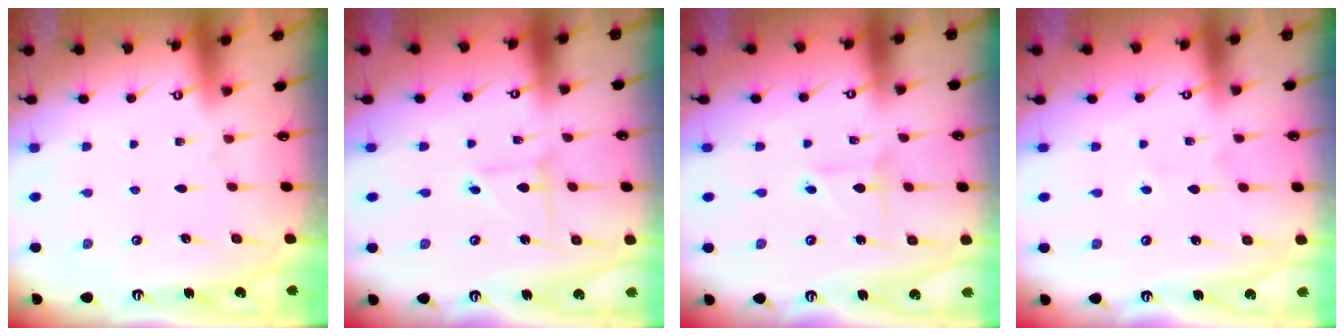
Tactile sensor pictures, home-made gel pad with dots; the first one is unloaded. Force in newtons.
{"total": 2.4, "press": 2.4, "slide": 0.3}
{"total": 2.7, "press": 2.7, "slide": 0.2}
{"total": 1.9, "press": 1.9, "slide": 0.5}